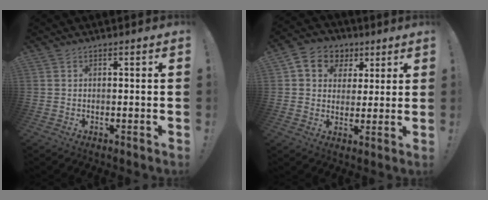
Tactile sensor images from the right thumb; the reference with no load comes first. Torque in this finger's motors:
{"motor_torque": [0.70, 0.75, 0.62, 0.25, 0.35]}